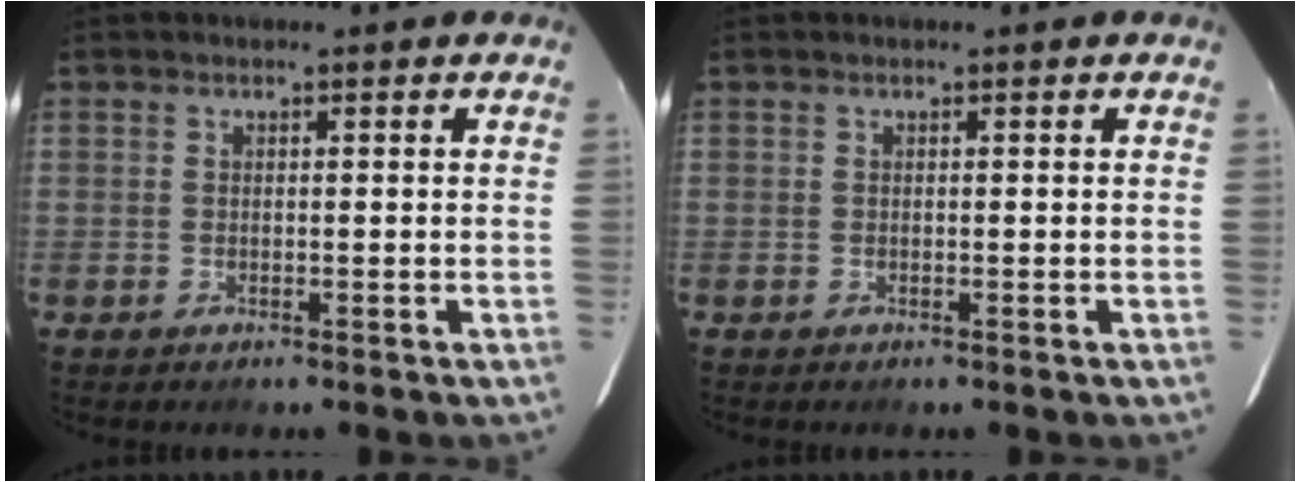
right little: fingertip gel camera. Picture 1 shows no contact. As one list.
[{"total": 0.0}]